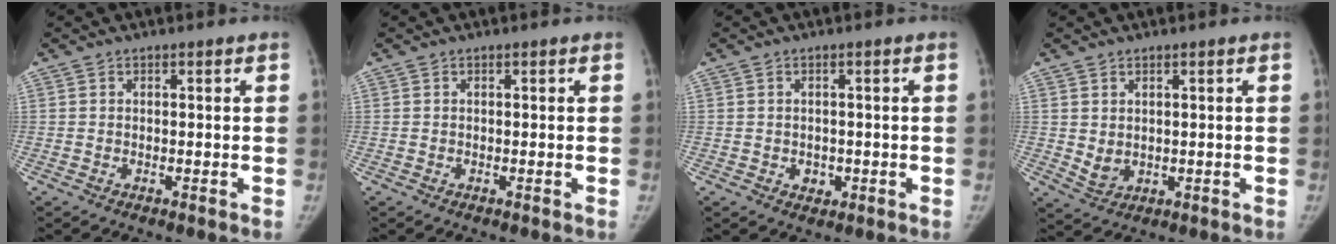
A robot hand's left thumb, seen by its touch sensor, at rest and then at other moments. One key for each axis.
{"total": 0.0}
{"total": 2.4, "fx": -0.5, "fy": 2.0, "fz": 1.2, "tx": -0.006, "ty": 0.002, "tz": -0.001}
{"total": 3.2, "fx": 0.7, "fy": 2.3, "fz": 2.2, "tx": -0.028, "ty": -0.013, "tz": 0.023}